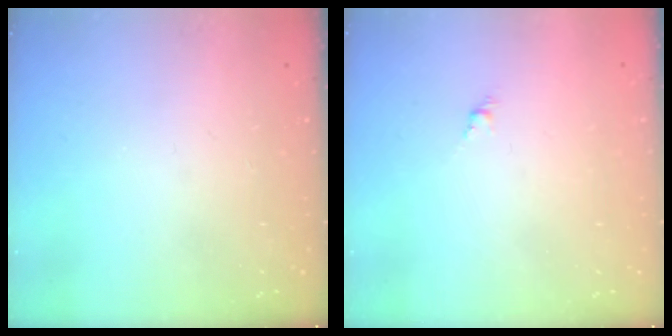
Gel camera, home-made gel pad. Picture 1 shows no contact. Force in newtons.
{"total": 1.6, "press": 1.5, "slide": 0.5}